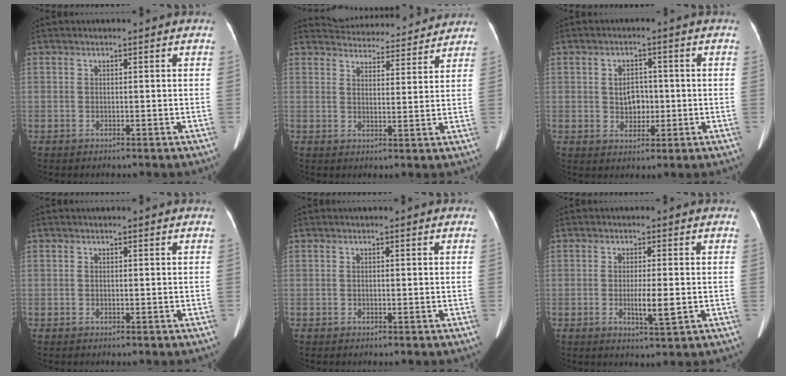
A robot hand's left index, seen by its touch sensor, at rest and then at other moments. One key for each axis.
{"total": 13.5, "fx": 13.0, "fy": 3.0, "fz": 2.0, "tx": -0.015, "ty": 0.019, "tz": 0.160}
{"total": 3.9, "fx": -0.2, "fy": 2.9, "fz": 2.7, "tx": -0.045, "ty": 0.008, "tz": 0.002}
{"total": 0.0}
{"total": 0.0}
{"total": 3.8, "fx": -0.7, "fy": 0.4, "fz": 3.7, "tx": -0.068, "ty": -0.006, "tz": -0.011}